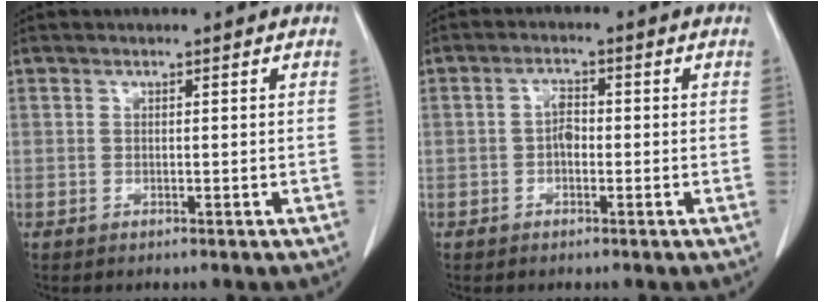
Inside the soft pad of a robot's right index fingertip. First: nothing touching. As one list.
[{"total": 2.4, "force": [-0.5, 1.3, 1.9], "torque": [-0.031, 0.006, -0.011]}]